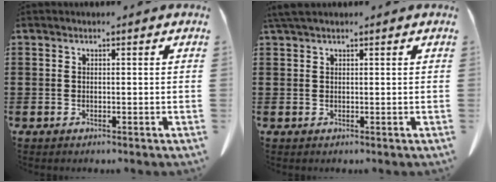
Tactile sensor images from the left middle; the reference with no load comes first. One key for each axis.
{"total": 1.4, "fx": 1.0, "fy": 0.2, "fz": 0.9, "tx": -0.020, "ty": 0.003, "tz": 0.019}